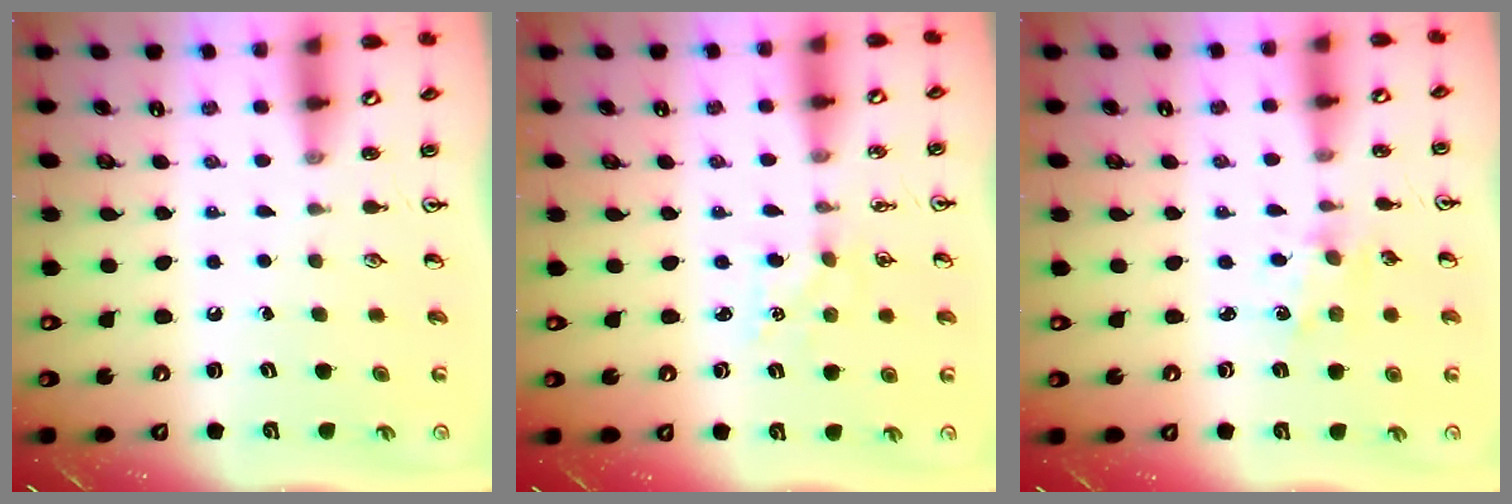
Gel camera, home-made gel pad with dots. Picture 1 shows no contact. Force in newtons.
{"total": 3.7, "press": 3.6, "slide": 0.4}
{"total": 1.0, "press": 1.0, "slide": 0.2}